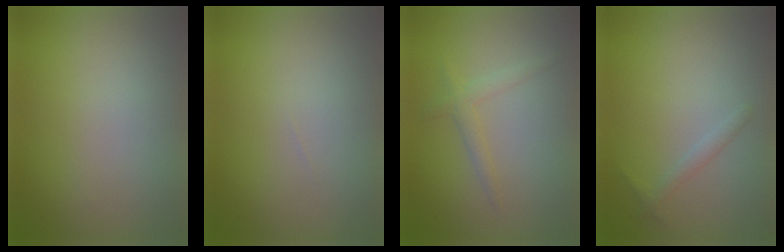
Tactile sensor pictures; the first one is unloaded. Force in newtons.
{"total": 0.0}
{"total": 1.4, "press": 1.4, "slide": 0.0}
{"total": 0.9, "press": 0.9, "slide": 0.1}